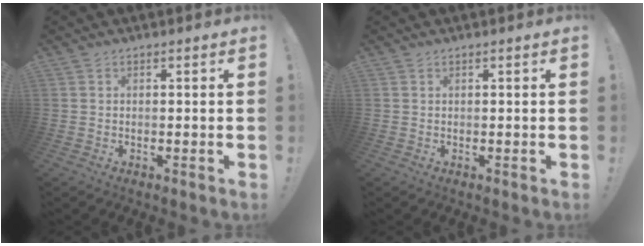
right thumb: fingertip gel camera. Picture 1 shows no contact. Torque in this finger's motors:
{"motor_torque": [-0.09, 0.09, -0.11, 0.06, 0.00]}